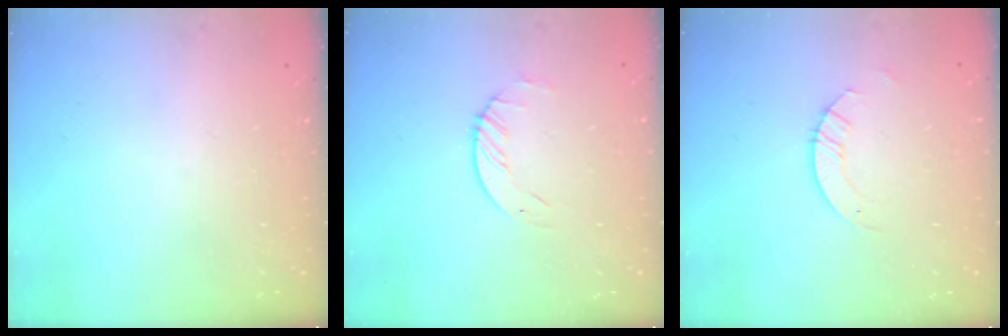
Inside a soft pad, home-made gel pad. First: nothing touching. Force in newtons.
{"total": 1.7, "press": 1.7, "slide": 0.2}
{"total": 2.9, "press": 2.9, "slide": 0.3}